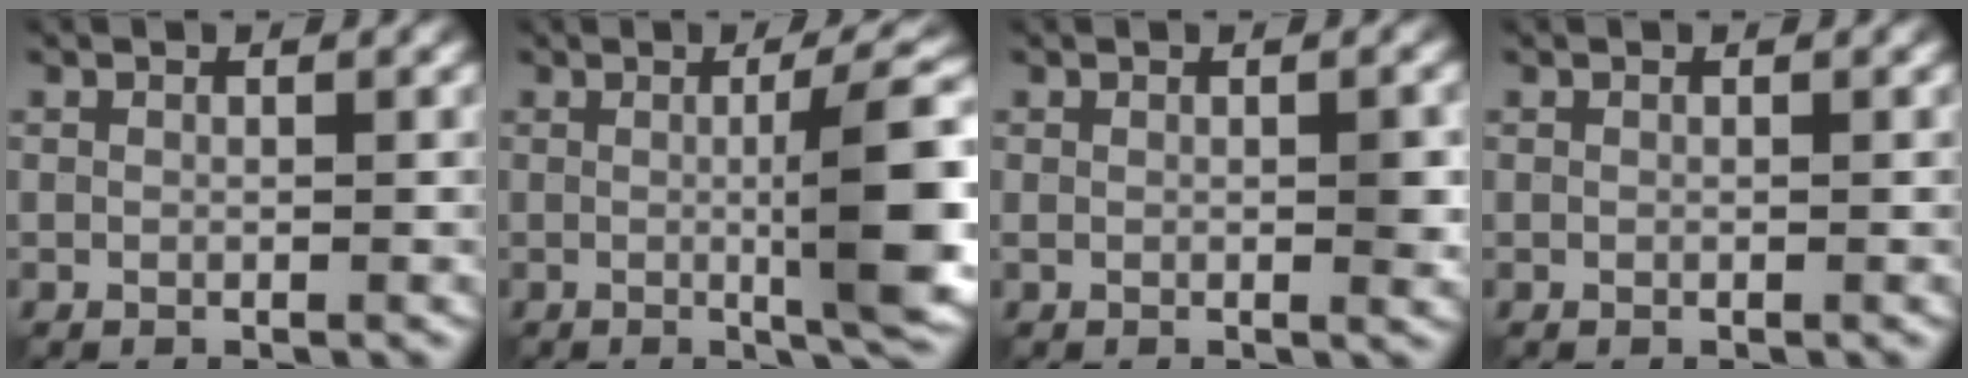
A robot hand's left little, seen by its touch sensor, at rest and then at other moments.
{"total": 9.2, "force": [-0.2, 1.8, 9.0], "torque": [-0.110, 0.005, -0.003]}
{"total": 2.0, "force": [0.2, 0.7, 1.9], "torque": [-0.031, -0.003, 0.006]}
{"total": 0.0}